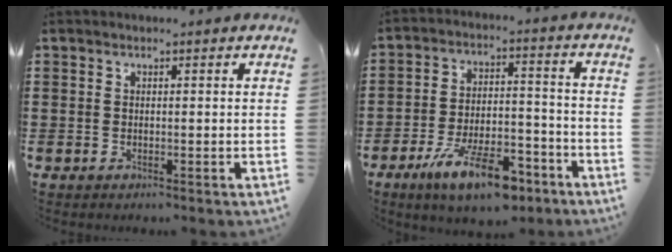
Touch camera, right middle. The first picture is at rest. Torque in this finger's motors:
{"motor_torque": [2.14, 0.00, 0.25, 0.21]}